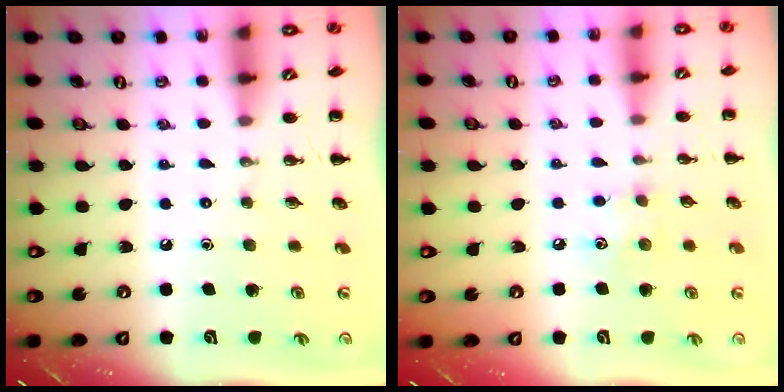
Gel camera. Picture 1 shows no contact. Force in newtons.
{"total": 5.5, "press": 5.4, "slide": 1.3}